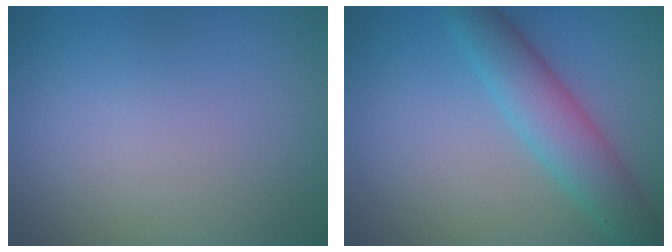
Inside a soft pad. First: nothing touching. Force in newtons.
{"total": 4.8, "press": 4.8, "slide": 0.2}